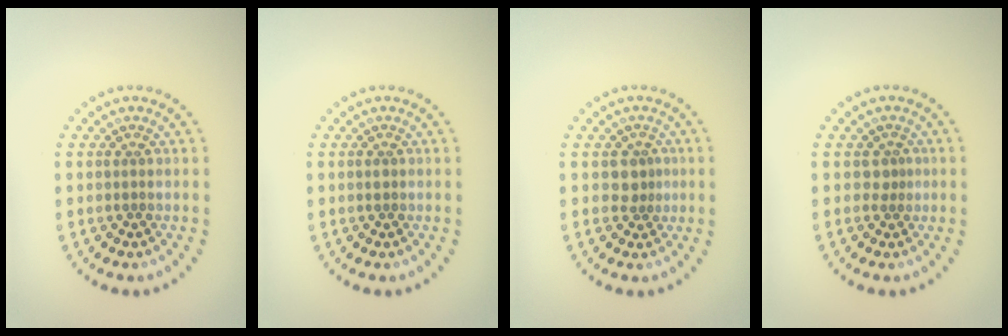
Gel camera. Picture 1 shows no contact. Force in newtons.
{"total": 0.6, "press": 0.6, "slide": 0.1}
{"total": 1.9, "press": 1.5, "slide": 1.1}
{"total": 0.8, "press": 0.4, "slide": 0.7}